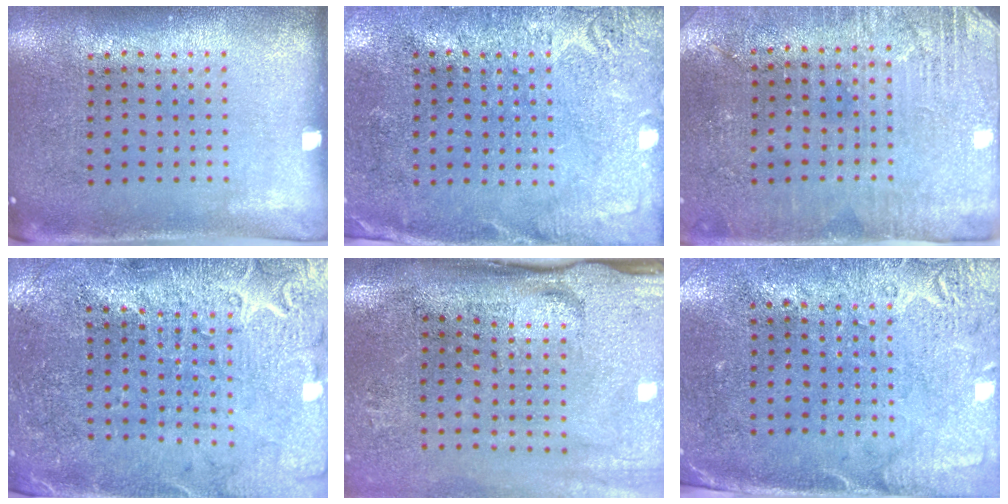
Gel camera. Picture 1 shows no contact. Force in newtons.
{"total": 2.7, "press": 2.4, "slide": 1.2}
{"total": 2.8, "press": 2.7, "slide": 0.8}
{"total": 3.1, "press": 3.1, "slide": 0.6}
{"total": 4.4, "press": 3.6, "slide": 2.6}
{"total": 2.7, "press": 2.3, "slide": 1.5}